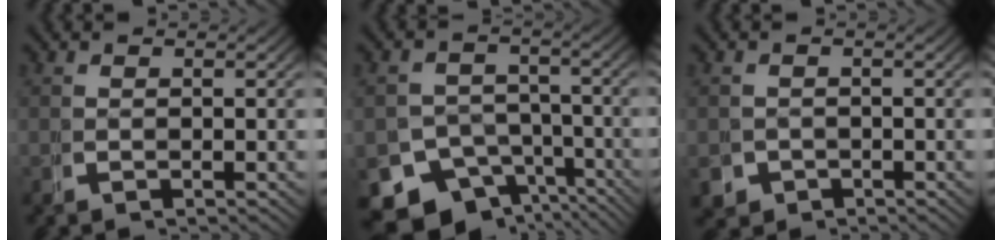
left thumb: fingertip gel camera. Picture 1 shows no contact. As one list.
[{"total": 11.4, "force": [-6.3, 8.2, 5.0], "torque": [-0.090, -0.057, -0.092]}, {"total": 3.5, "force": [-2.1, 2.7, 0.7], "torque": [-0.022, -0.026, -0.027]}]